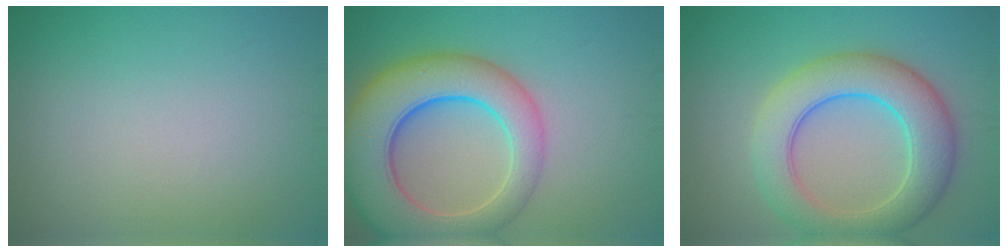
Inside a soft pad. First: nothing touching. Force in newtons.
{"total": 10.5, "press": 10.5, "slide": 0.5}
{"total": 7.6, "press": 7.6, "slide": 0.5}